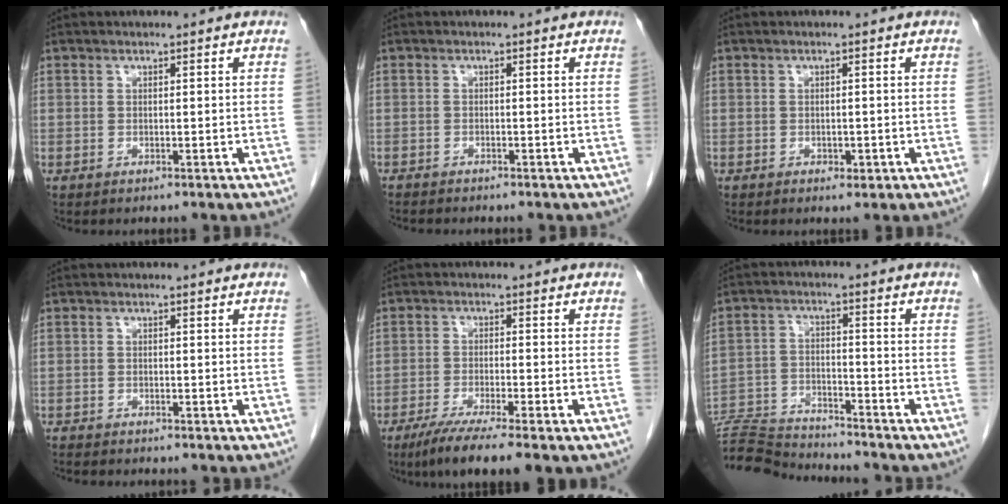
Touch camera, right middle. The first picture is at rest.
{"total": 2.5, "force": [-2.3, 0.6, 0.8], "torque": [-0.014, -0.004, -0.034]}
{"total": 1.3, "force": [-0.5, 0.7, 0.9], "torque": [-0.013, -0.001, -0.002]}
{"total": 3.8, "force": [-3.5, 0.6, 1.4], "torque": [-0.019, -0.008, -0.053]}
{"total": 7.9, "force": [-5.6, -0.1, 5.5], "torque": [-0.093, -0.021, -0.093]}
{"total": 12.7, "force": [-12.5, 0.3, 2.1], "torque": [-0.037, 0.007, -0.217]}